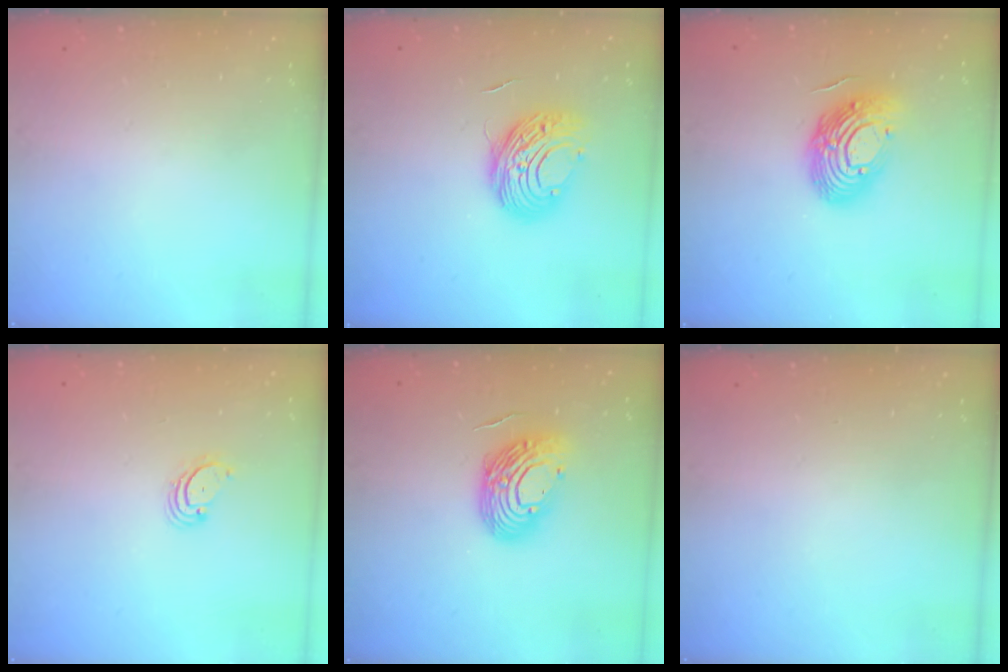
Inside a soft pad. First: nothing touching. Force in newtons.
{"total": 10.5, "press": 10.5, "slide": 0.9}
{"total": 14.7, "press": 14.6, "slide": 1.2}
{"total": 2.7, "press": 2.7, "slide": 0.3}
{"total": 13.3, "press": 13.1, "slide": 2.1}
{"total": 0.0}